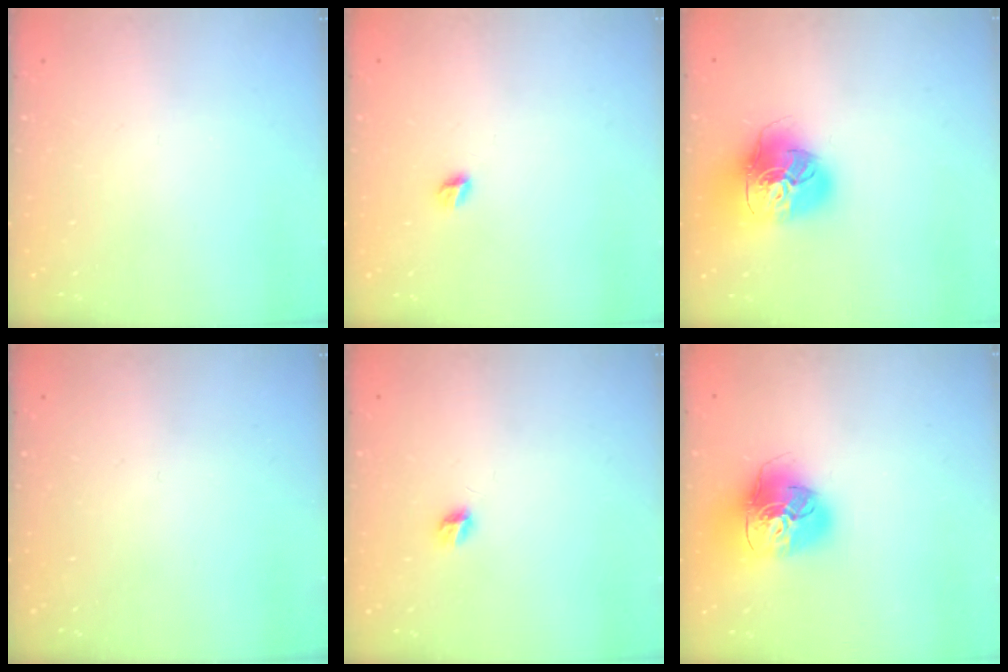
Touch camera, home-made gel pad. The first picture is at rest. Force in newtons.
{"total": 4.3, "press": 4.2, "slide": 0.5}
{"total": 19.5, "press": 19.4, "slide": 2.2}
{"total": 0.0}
{"total": 5.0, "press": 5.0, "slide": 0.4}
{"total": 18.6, "press": 18.5, "slide": 2.0}